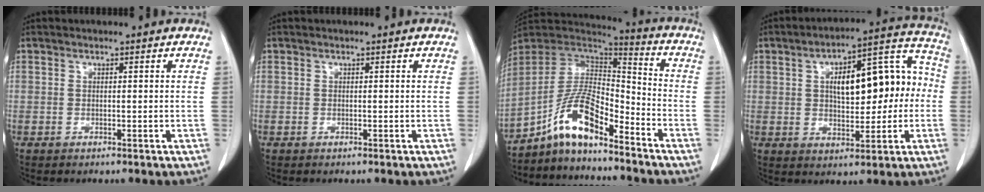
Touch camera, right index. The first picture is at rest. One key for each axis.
{"total": 0.0}
{"total": 11.3, "fx": -7.9, "fy": 2.9, "fz": 7.5, "tx": -0.151, "ty": 0.025, "tz": -0.147}
{"total": 15.4, "fx": 0.8, "fy": 6.0, "fz": 14.1, "tx": -0.200, "ty": 0.048, "tz": 0.020}